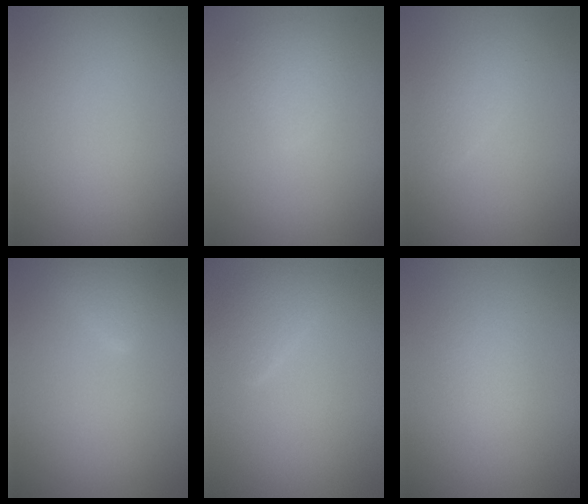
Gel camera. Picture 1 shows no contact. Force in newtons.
{"total": 1.9, "press": 1.9, "slide": 0.1}
{"total": 1.3, "press": 1.3, "slide": 0.1}
{"total": 2.4, "press": 2.4, "slide": 0.1}
{"total": 1.8, "press": 1.8, "slide": 0.1}
{"total": 1.2, "press": 1.2, "slide": 0.0}